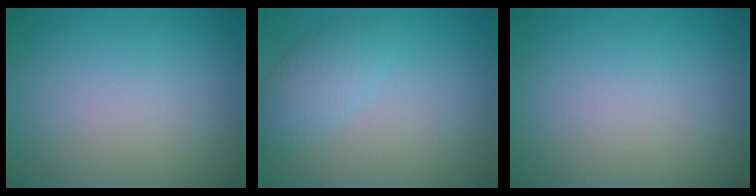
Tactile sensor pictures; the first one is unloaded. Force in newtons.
{"total": 2.5, "press": 2.5, "slide": 0.1}
{"total": 0.0}